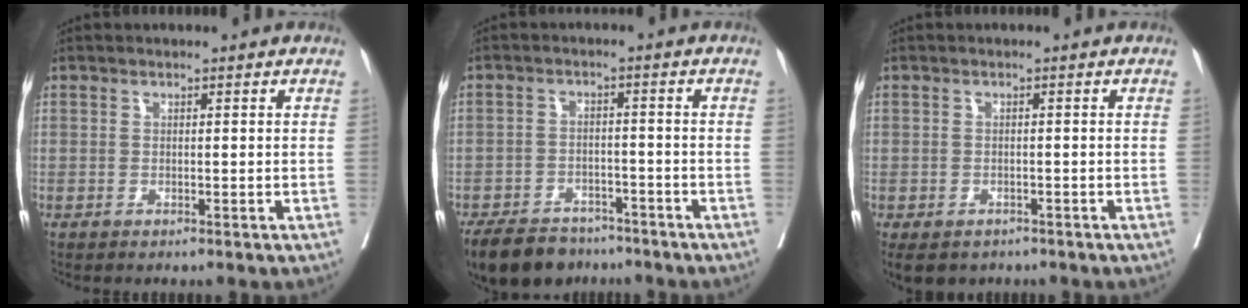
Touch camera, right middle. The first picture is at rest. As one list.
[{"total": 11.6, "force": [-9.3, 5.8, 3.8], "torque": [-0.072, -0.006, -0.136]}, {"total": 6.6, "force": [-4.5, 4.1, 2.4], "torque": [-0.047, -0.002, -0.060]}]